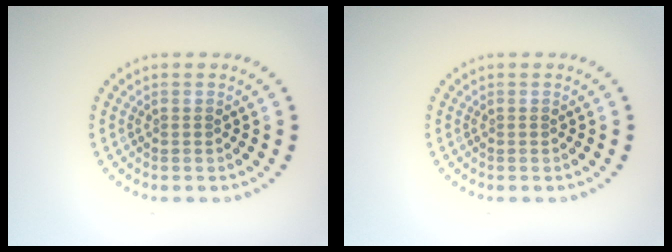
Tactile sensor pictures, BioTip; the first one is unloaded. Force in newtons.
{"total": 0.0}